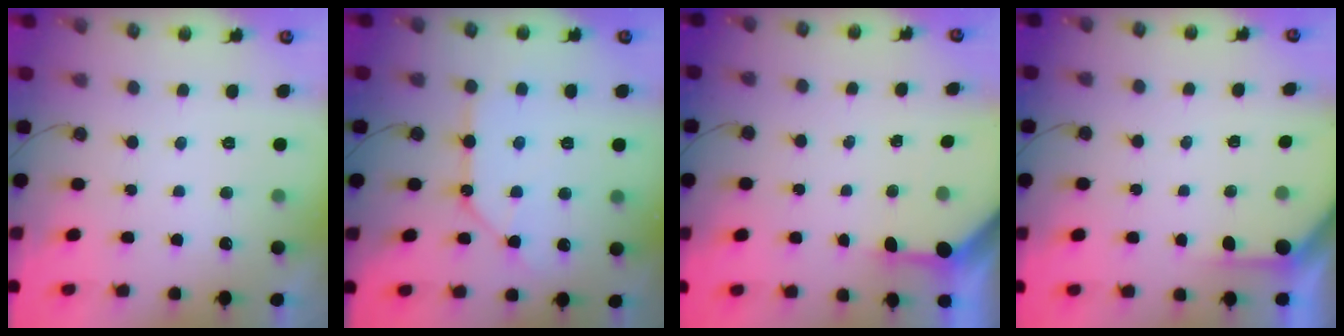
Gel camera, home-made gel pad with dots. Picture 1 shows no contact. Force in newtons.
{"total": 10.1, "press": 10.0, "slide": 1.3}
{"total": 3.6, "press": 3.6, "slide": 0.4}
{"total": 2.5, "press": 2.5, "slide": 0.3}